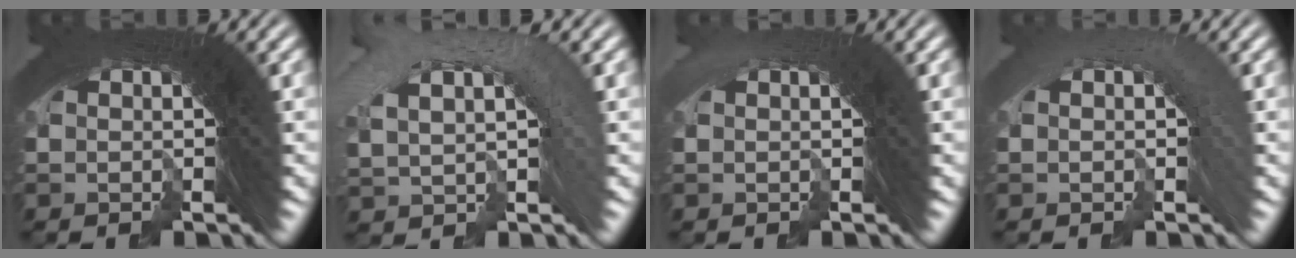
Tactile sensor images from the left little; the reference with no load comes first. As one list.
[{"total": 4.4, "force": [-2.5, 3.5, 0.8], "torque": [-0.023, 0.008, -0.045]}, {"total": 3.3, "force": [-2.2, -0.4, -2.3], "torque": [0.024, -0.015, -0.029]}, {"total": 3.4, "force": [-2.9, -0.2, -1.9], "torque": [0.029, -0.013, -0.041]}]